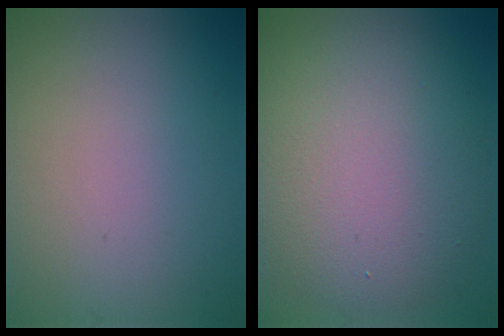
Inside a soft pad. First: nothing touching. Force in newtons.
{"total": 9.7, "press": 9.7, "slide": 0.9}